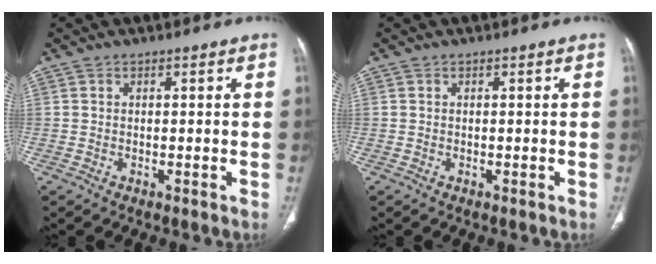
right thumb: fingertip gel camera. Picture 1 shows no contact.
{"total": 0.0}